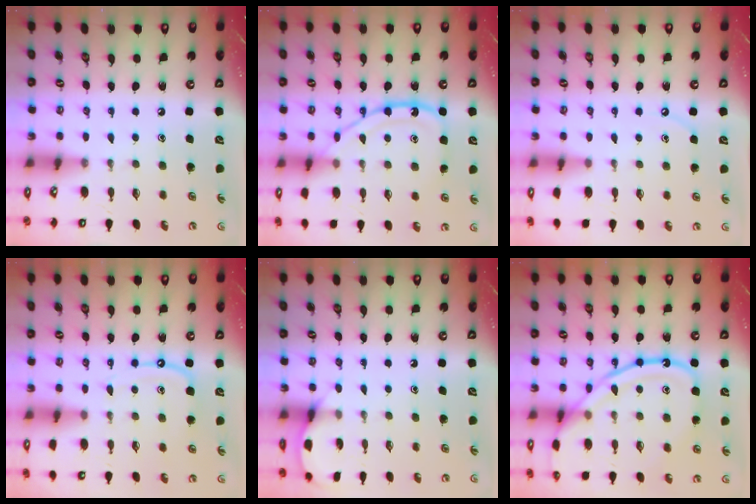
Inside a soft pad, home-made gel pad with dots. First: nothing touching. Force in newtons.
{"total": 14.0, "press": 13.9, "slide": 1.4}
{"total": 3.2, "press": 3.2, "slide": 0.4}
{"total": 8.1, "press": 8.1, "slide": 0.8}
{"total": 5.2, "press": 5.2, "slide": 0.6}
{"total": 17.0, "press": 16.9, "slide": 1.5}